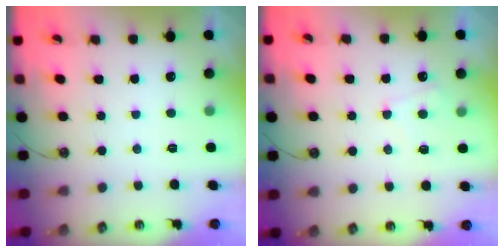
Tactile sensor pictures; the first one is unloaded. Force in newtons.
{"total": 4.7, "press": 4.7, "slide": 0.5}